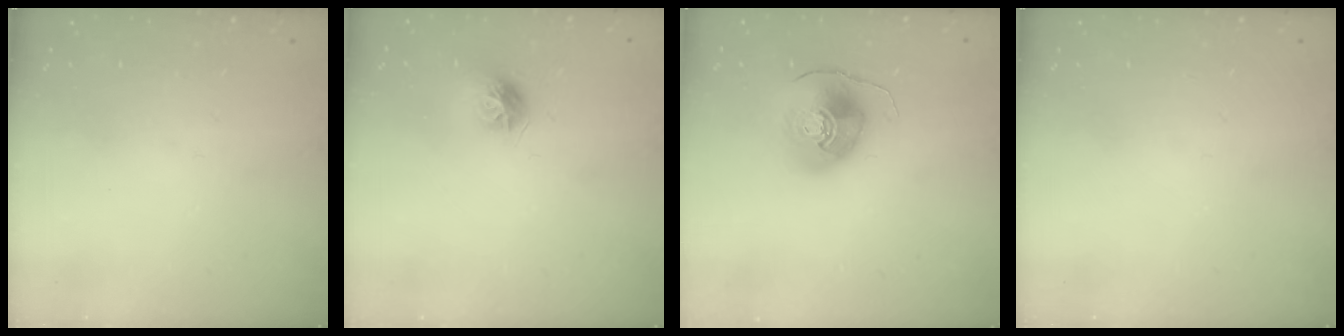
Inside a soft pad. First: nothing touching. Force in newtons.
{"total": 8.8, "press": 8.8, "slide": 0.4}
{"total": 10.3, "press": 10.2, "slide": 1.5}
{"total": 0.0}